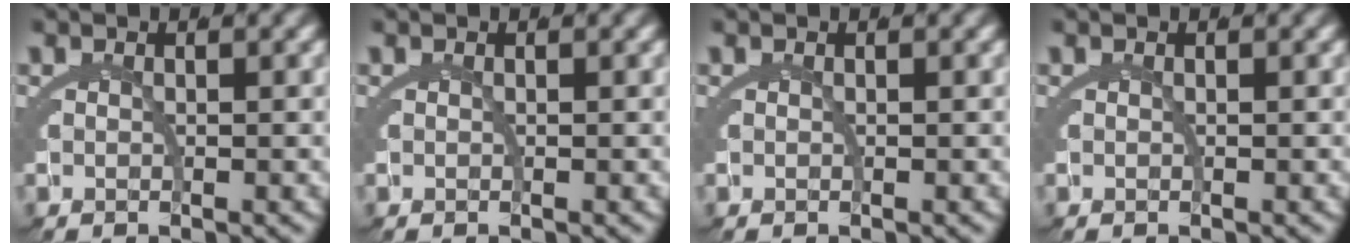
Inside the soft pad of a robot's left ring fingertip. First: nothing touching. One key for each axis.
{"total": 0.0}
{"total": 0.0}
{"total": 0.0}